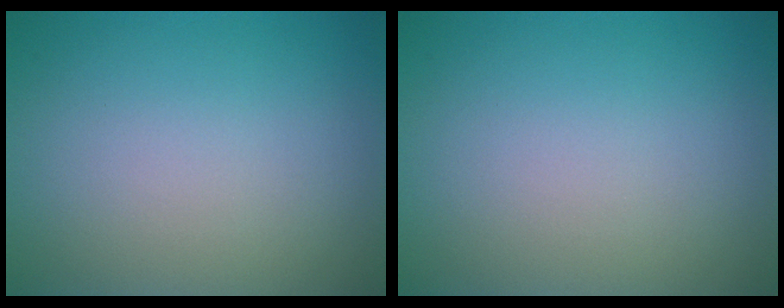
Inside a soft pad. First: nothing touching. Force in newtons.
{"total": 0.0}